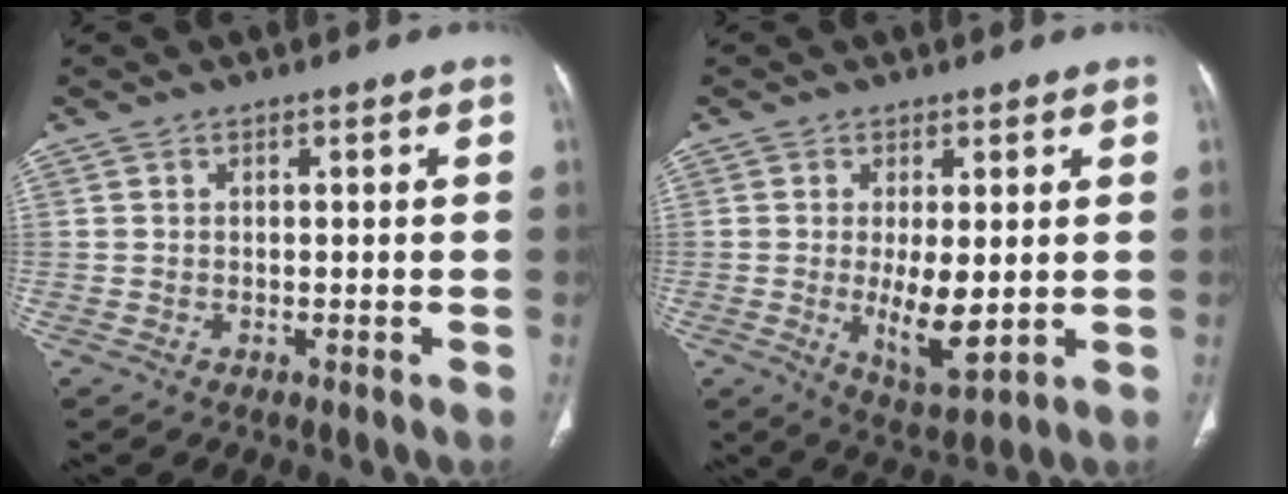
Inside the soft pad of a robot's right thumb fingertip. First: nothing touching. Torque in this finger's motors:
{"motor_torque": [0.97, 0.99, -0.08, 0.03, 0.33]}